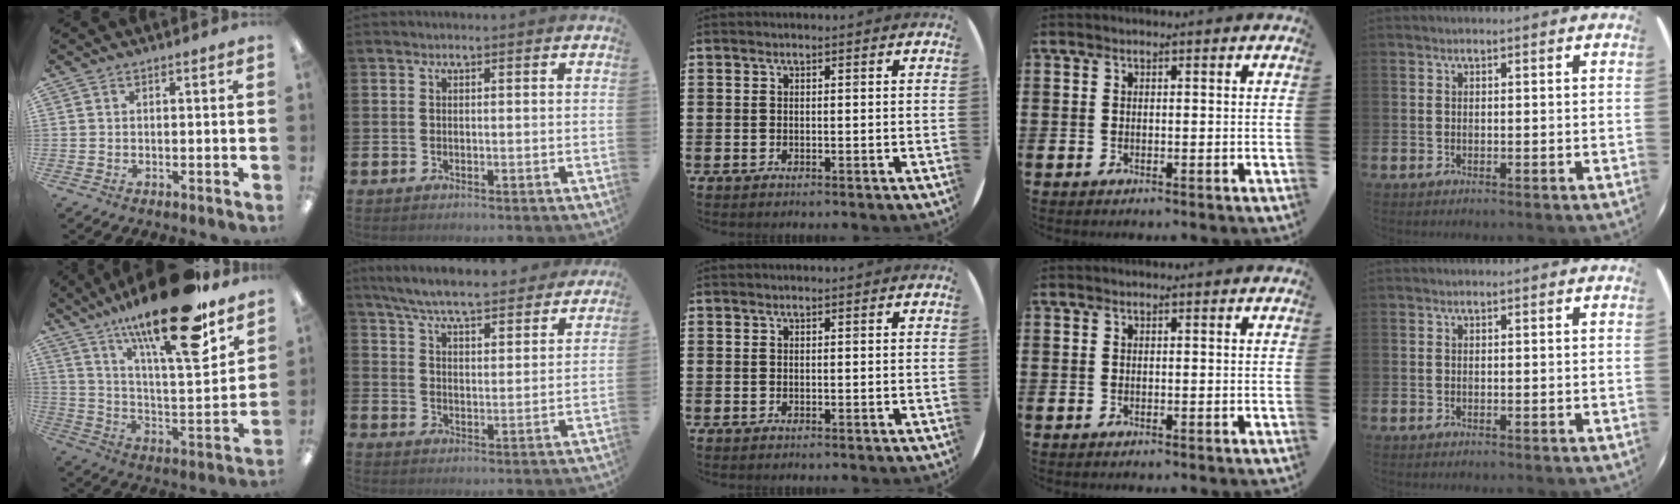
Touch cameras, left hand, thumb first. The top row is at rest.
{"thumb": {"total": 24.3, "force": [17.5, 5.4, 15.9], "torque": [-0.255, -0.113, 0.280]}, "index": {"total": 7.6, "force": [7.2, 0.7, 2.3], "torque": [-0.066, -0.046, 0.126]}}